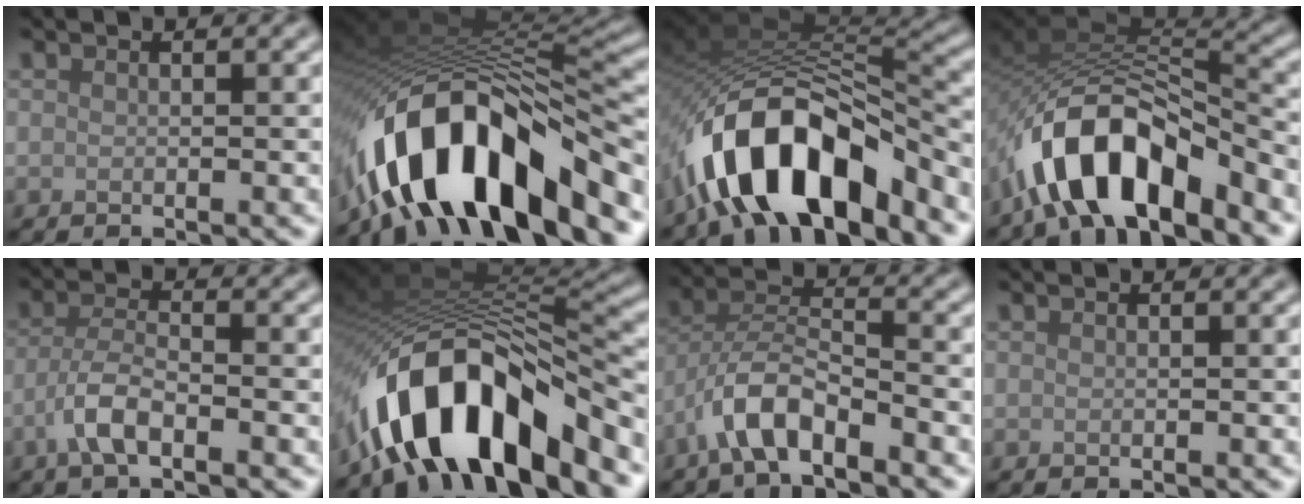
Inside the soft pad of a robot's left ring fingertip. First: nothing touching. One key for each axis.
{"total": 14.7, "fx": -7.9, "fy": 5.8, "fz": 11.0, "tx": -0.181, "ty": -0.005, "tz": -0.131}
{"total": 12.3, "fx": -7.3, "fy": 5.2, "fz": 8.4, "tx": -0.131, "ty": 0.004, "tz": -0.132}
{"total": 9.5, "fx": -6.0, "fy": 3.9, "fz": 6.2, "tx": -0.094, "ty": 0.008, "tz": -0.113}
{"total": 3.5, "fx": -1.9, "fy": 1.1, "fz": 2.7, "tx": -0.058, "ty": 0.006, "tz": -0.047}
{"total": 13.2, "fx": -7.6, "fy": 5.2, "fz": 9.5, "tx": -0.149, "ty": -0.002, "tz": -0.128}
{"total": 5.3, "fx": -3.5, "fy": 1.6, "fz": 3.7, "tx": -0.065, "ty": 0.013, "tz": -0.071}
{"total": 0.0}